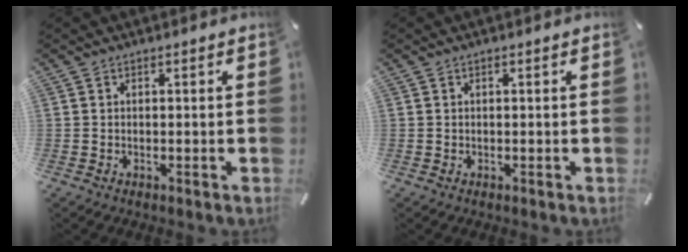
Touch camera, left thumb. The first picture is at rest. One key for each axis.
{"total": 0.0}